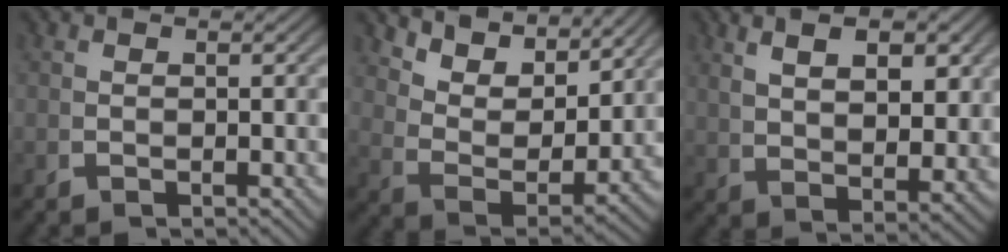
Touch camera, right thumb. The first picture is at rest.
{"total": 7.9, "force": [4.2, 3.9, 5.4], "torque": [-0.118, -0.011, 0.078]}
{"total": 5.9, "force": [2.9, 2.3, 4.6], "torque": [-0.058, -0.001, 0.060]}